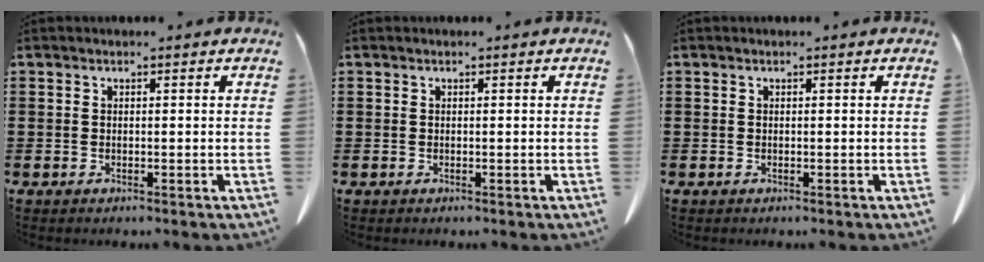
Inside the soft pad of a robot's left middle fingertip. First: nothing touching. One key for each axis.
{"total": 0.0}
{"total": 0.0}